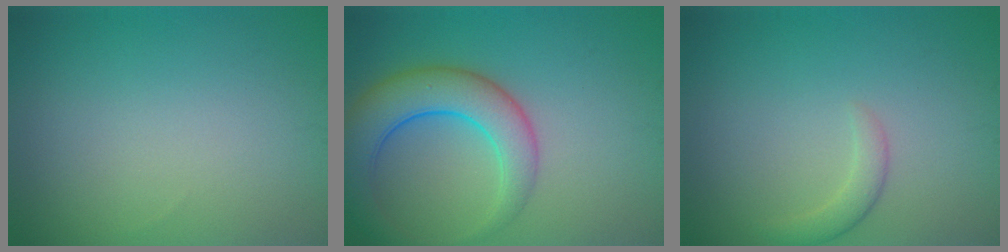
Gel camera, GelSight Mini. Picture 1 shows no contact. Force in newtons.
{"total": 6.3, "press": 6.2, "slide": 0.4}
{"total": 1.5, "press": 1.5, "slide": 0.1}